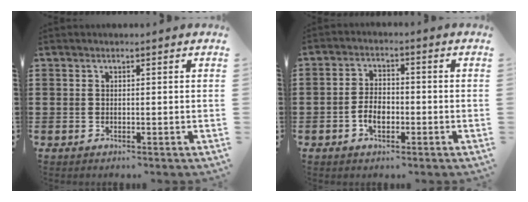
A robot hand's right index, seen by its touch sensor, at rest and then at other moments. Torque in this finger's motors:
{"motor_torque": [1.07, 1.07, 0.14, 0.08]}